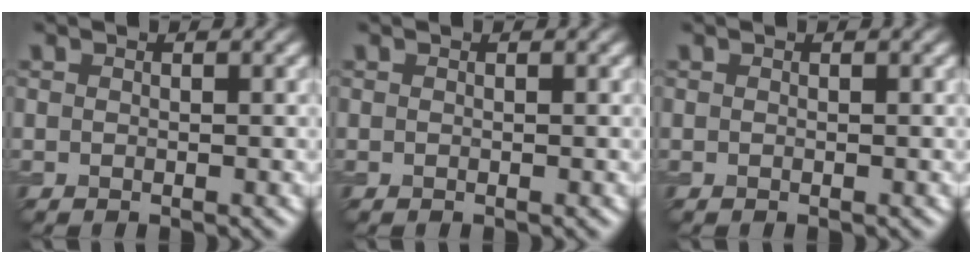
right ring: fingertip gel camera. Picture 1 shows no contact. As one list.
[{"total": 0.0}, {"total": 0.0}]